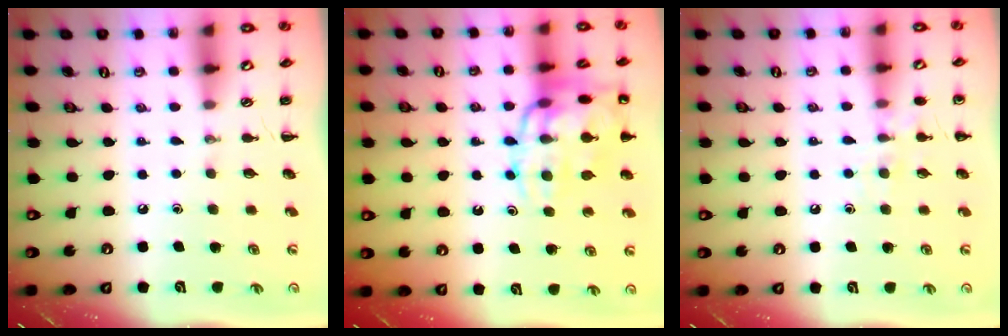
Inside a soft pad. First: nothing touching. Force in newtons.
{"total": 17.8, "press": 17.7, "slide": 2.1}
{"total": 7.1, "press": 7.0, "slide": 1.1}